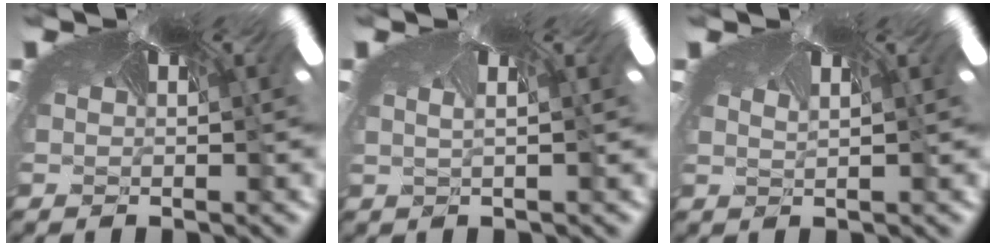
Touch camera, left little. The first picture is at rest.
{"total": 2.2, "force": [-2.1, 0.2, 0.6], "torque": [-0.020, -0.030, -0.013]}
{"total": 1.6, "force": [-1.4, 0.3, 0.6], "torque": [-0.011, -0.023, -0.008]}